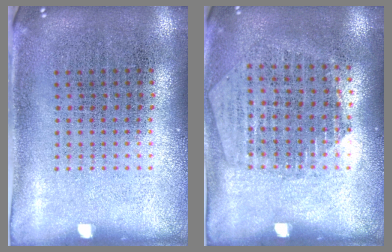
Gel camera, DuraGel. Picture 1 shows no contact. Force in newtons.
{"total": 1.3, "press": 1.2, "slide": 0.5}